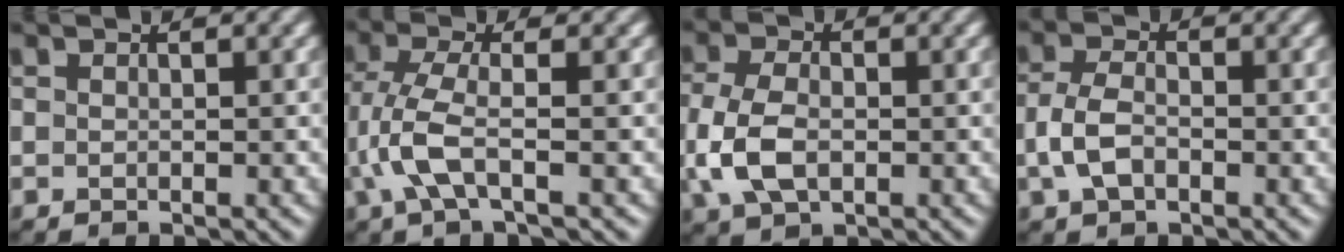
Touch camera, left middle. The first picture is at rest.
{"total": 4.6, "force": [-1.1, 1.5, 4.2], "torque": [-0.106, 0.003, -0.028]}
{"total": 5.3, "force": [-0.8, 3.5, 3.9], "torque": [-0.099, -0.005, -0.019]}
{"total": 3.3, "force": [-0.8, 2.0, 2.4], "torque": [-0.054, 0.003, -0.021]}